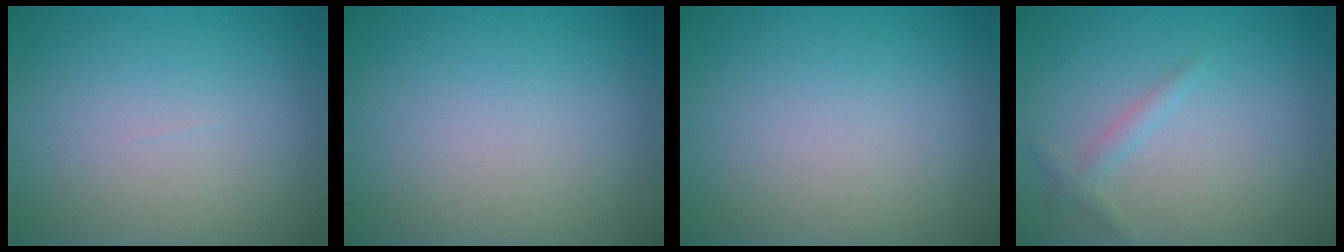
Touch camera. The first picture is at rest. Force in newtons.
{"total": 0.0}
{"total": 0.0}
{"total": 1.1, "press": 1.1, "slide": 0.0}